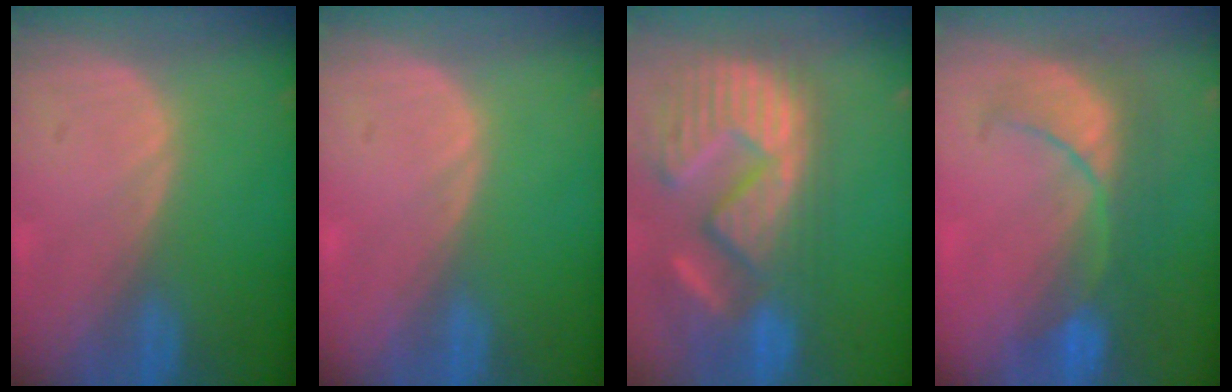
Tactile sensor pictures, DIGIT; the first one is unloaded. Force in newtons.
{"total": 0.0}
{"total": 15.1, "press": 12.4, "slide": 8.6}
{"total": 7.9, "press": 7.7, "slide": 1.6}